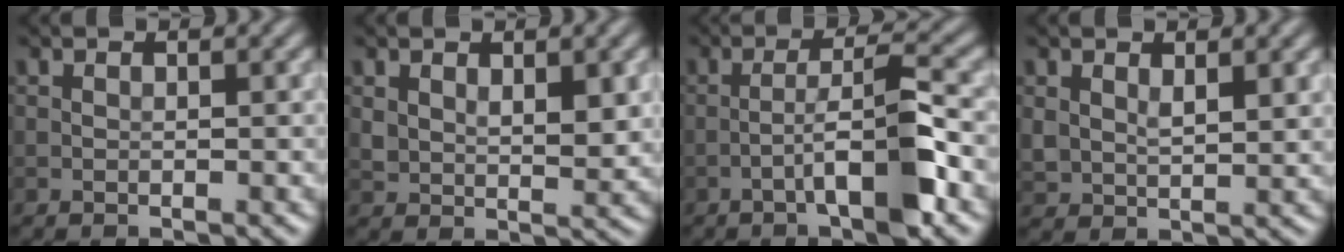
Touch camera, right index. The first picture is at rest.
{"total": 3.6, "force": [1.2, 2.0, 2.7], "torque": [-0.053, -0.008, 0.029]}
{"total": 5.4, "force": [-2.2, 0.7, 4.9], "torque": [-0.083, 0.016, -0.043]}
{"total": 2.5, "force": [1.1, 1.4, 1.7], "torque": [-0.039, -0.008, 0.029]}